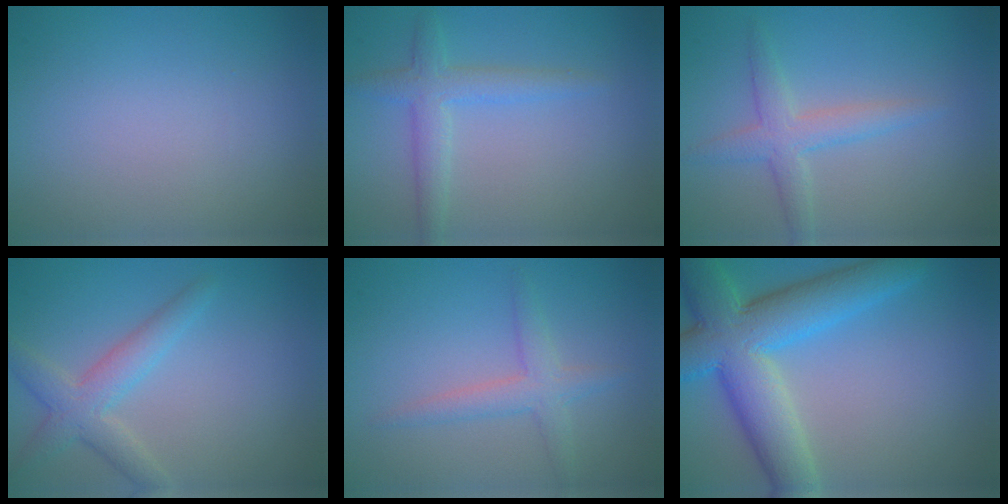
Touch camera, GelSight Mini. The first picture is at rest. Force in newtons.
{"total": 2.8, "press": 2.8, "slide": 0.1}
{"total": 2.8, "press": 2.8, "slide": 0.1}
{"total": 3.5, "press": 3.5, "slide": 0.2}
{"total": 2.4, "press": 2.4, "slide": 0.1}
{"total": 9.4, "press": 9.4, "slide": 0.3}